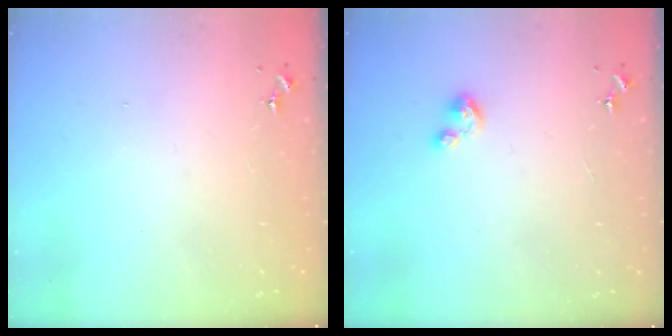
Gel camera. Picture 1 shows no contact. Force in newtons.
{"total": 4.2, "press": 4.2, "slide": 0.4}